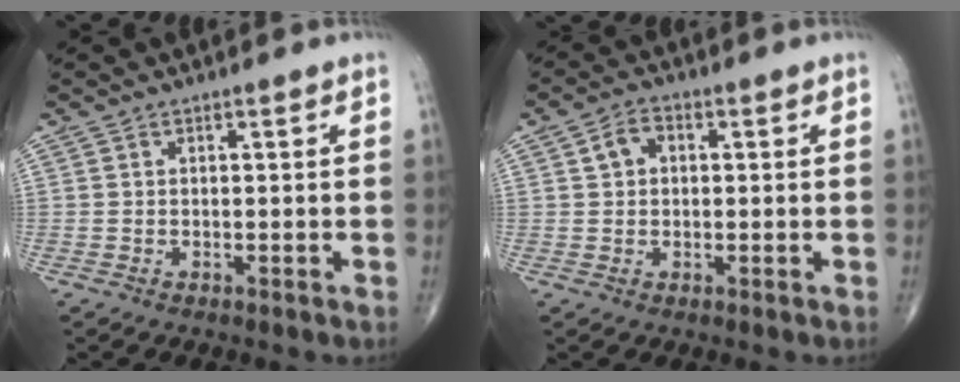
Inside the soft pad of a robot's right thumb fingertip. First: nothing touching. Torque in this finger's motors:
{"motor_torque": [-0.23, -0.17, 0.10, -0.12, -0.07]}